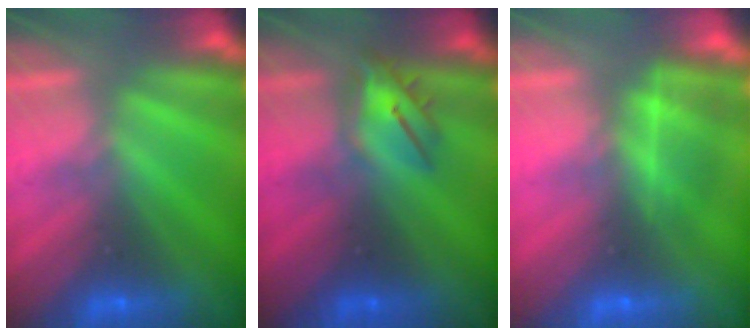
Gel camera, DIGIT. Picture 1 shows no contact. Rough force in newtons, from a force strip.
{"total": 3.5}
{"total": 4.7}